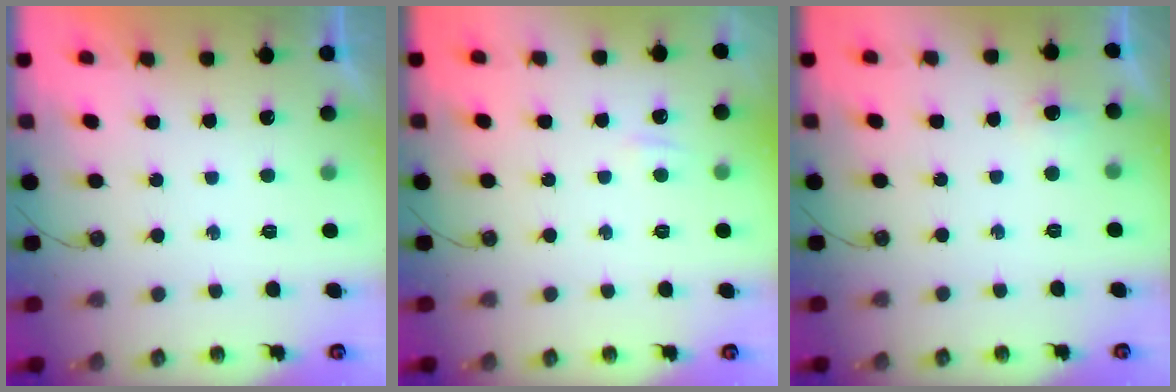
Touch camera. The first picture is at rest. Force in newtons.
{"total": 2.8, "press": 2.8, "slide": 0.5}
{"total": 12.8, "press": 5.4, "slide": 11.5}